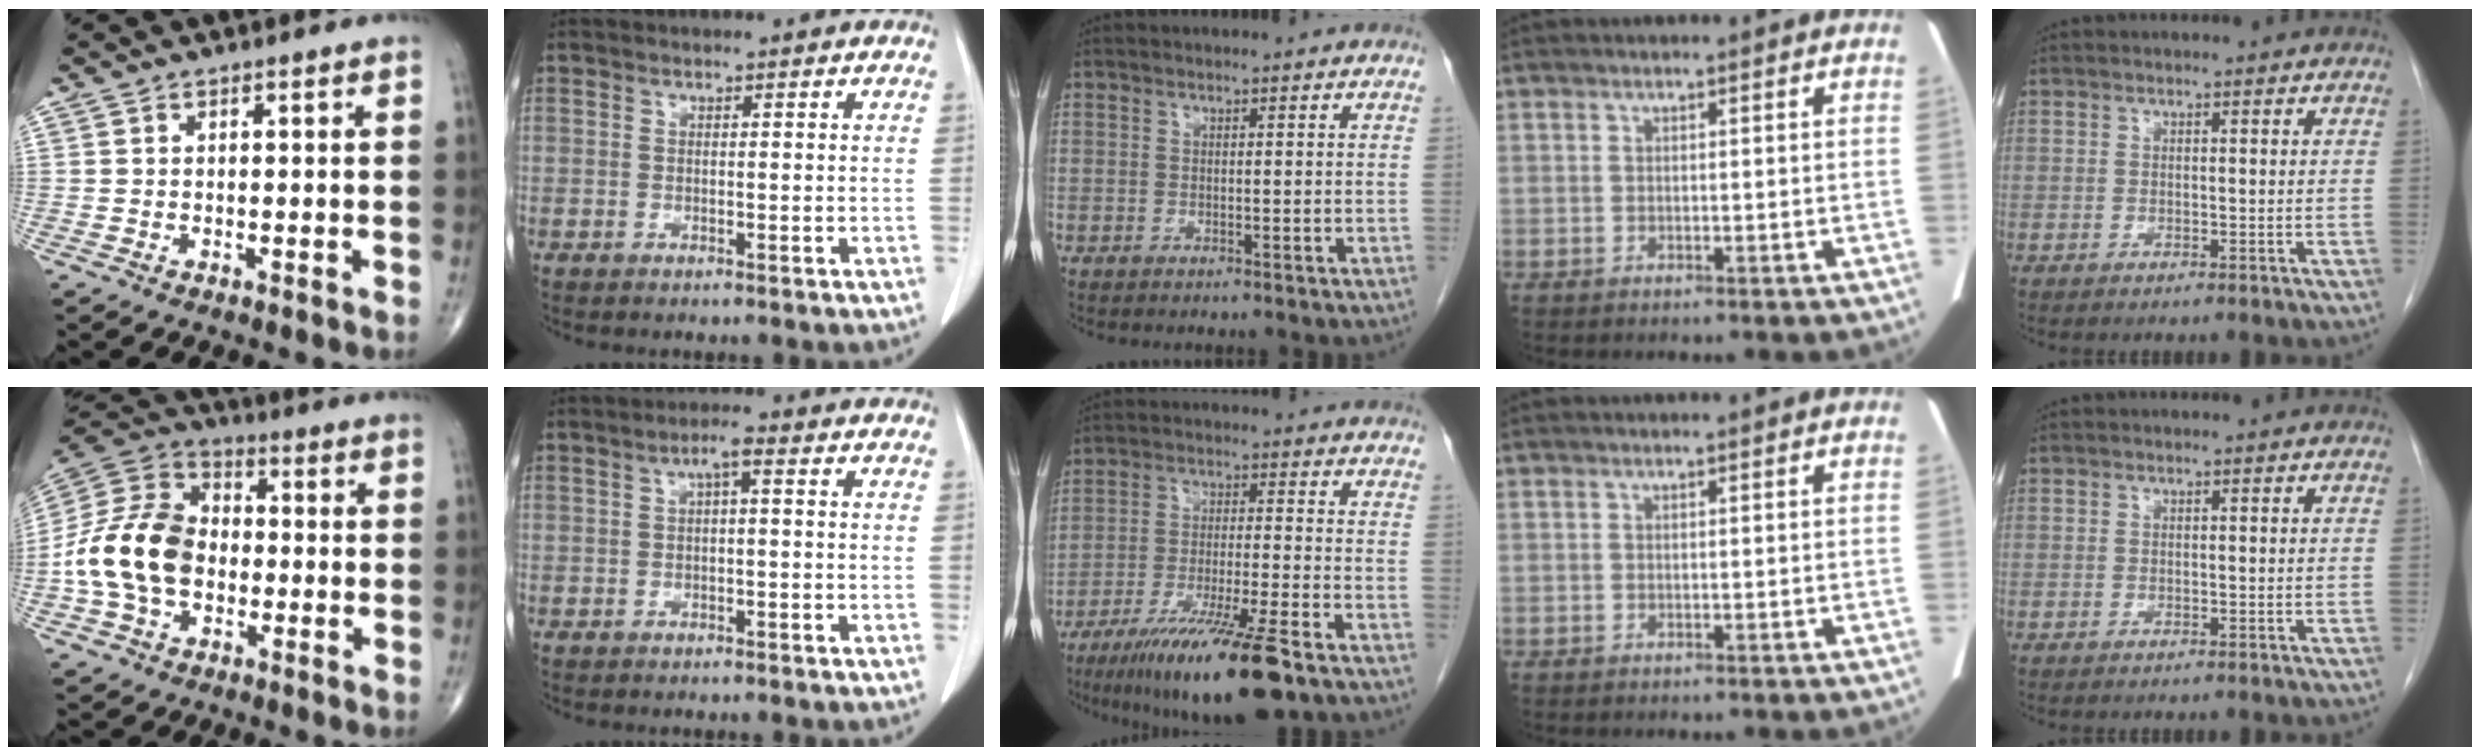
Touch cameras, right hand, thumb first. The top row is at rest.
{"thumb": {"total": 16.5, "force": [-2.7, 11.9, 11.2], "torque": [-0.199, 0.034, -0.057]}, "index": {"total": 1.9, "force": [0.4, 0.3, 1.9], "torque": [-0.030, 0.006, 0.007]}, "middle": {"total": 14.8, "force": [-10.2, 0.2, 10.8], "torque": [-0.178, -0.041, -0.172]}}